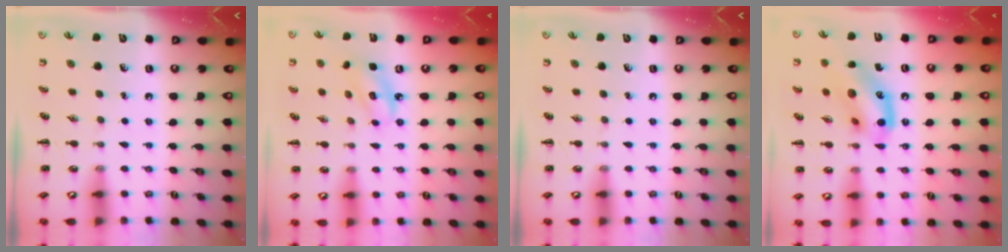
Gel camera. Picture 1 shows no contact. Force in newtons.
{"total": 4.3, "press": 4.3, "slide": 0.5}
{"total": 0.0}
{"total": 13.6, "press": 13.5, "slide": 1.7}